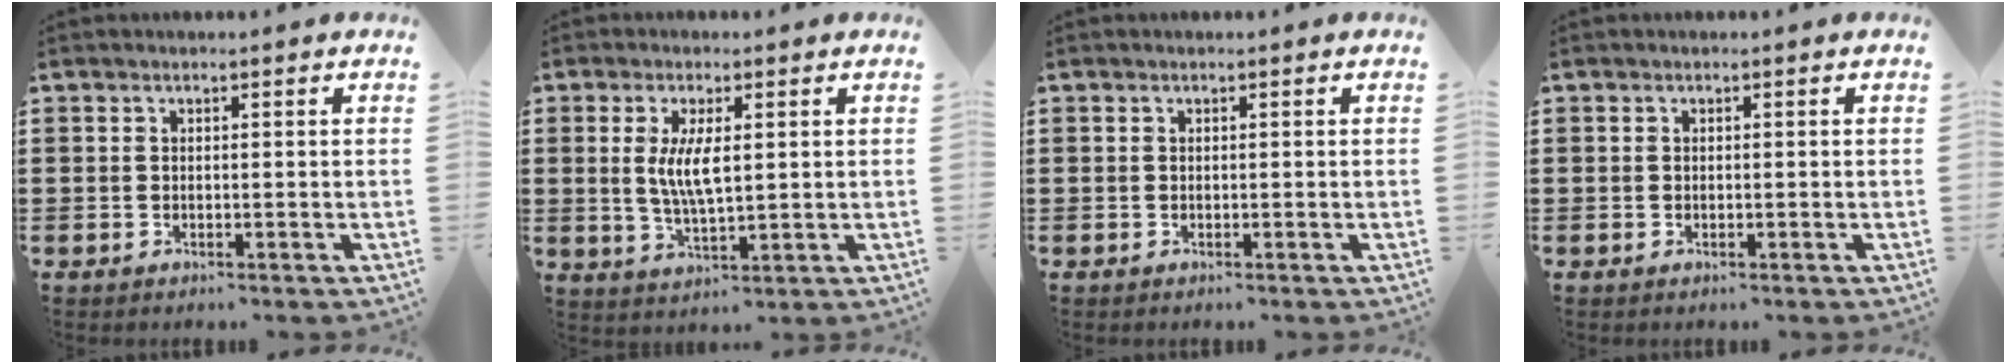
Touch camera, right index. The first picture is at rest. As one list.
[{"total": 5.9, "force": [0.8, 2.0, 5.5], "torque": [-0.114, 0.003, 0.011]}, {"total": 0.0}, {"total": 0.0}]